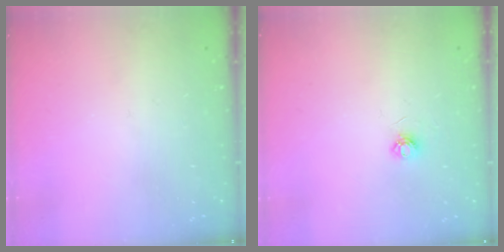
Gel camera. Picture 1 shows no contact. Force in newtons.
{"total": 4.7, "press": 4.6, "slide": 0.6}